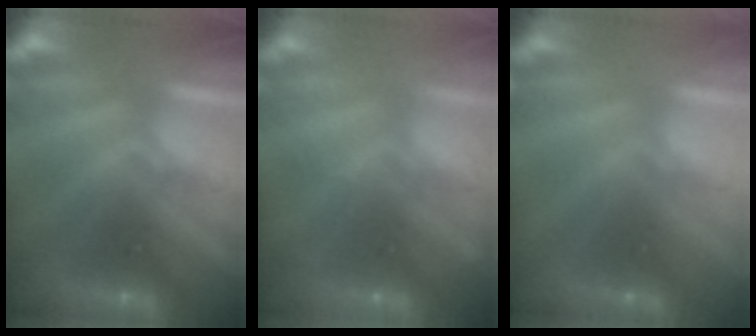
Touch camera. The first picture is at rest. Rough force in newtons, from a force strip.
{"total": 2.2}
{"total": 2.7}